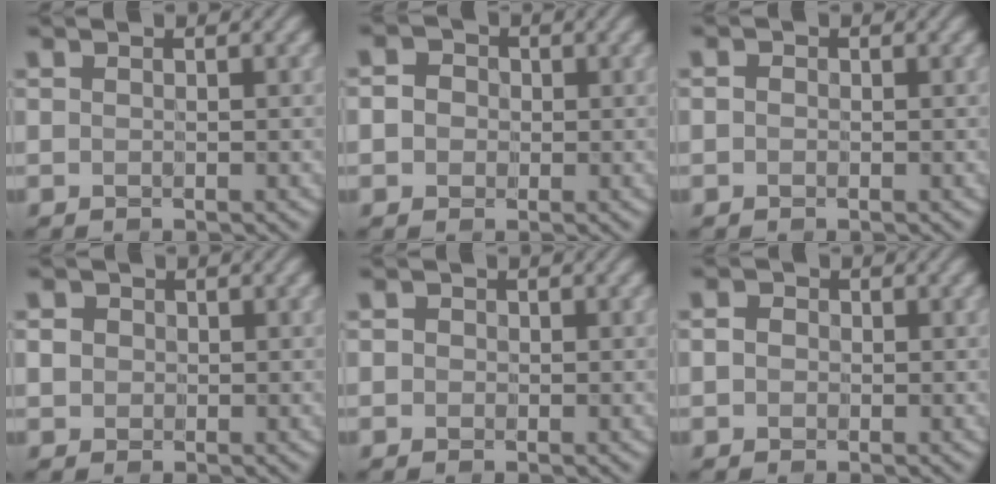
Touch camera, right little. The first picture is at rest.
{"total": 3.5, "force": [0.5, 3.0, 1.7], "torque": [-0.034, 0.013, -0.006]}
{"total": 0.8, "force": [-0.4, 0.7, 0.1], "torque": [-0.002, 0.000, -0.008]}
{"total": 1.4, "force": [-0.2, 1.4, 0.4], "torque": [-0.013, -0.006, 0.001]}
{"total": 1.1, "force": [0.0, 1.0, 0.3], "torque": [-0.008, 0.001, -0.001]}
{"total": 1.3, "force": [-0.5, 1.1, 0.4], "torque": [-0.009, -0.001, -0.012]}